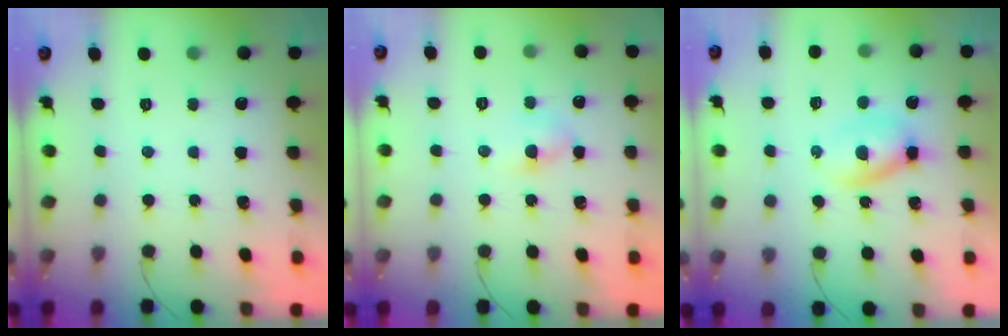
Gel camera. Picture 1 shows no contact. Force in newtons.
{"total": 5.3, "press": 5.1, "slide": 1.3}
{"total": 3.5, "press": 3.4, "slide": 0.9}